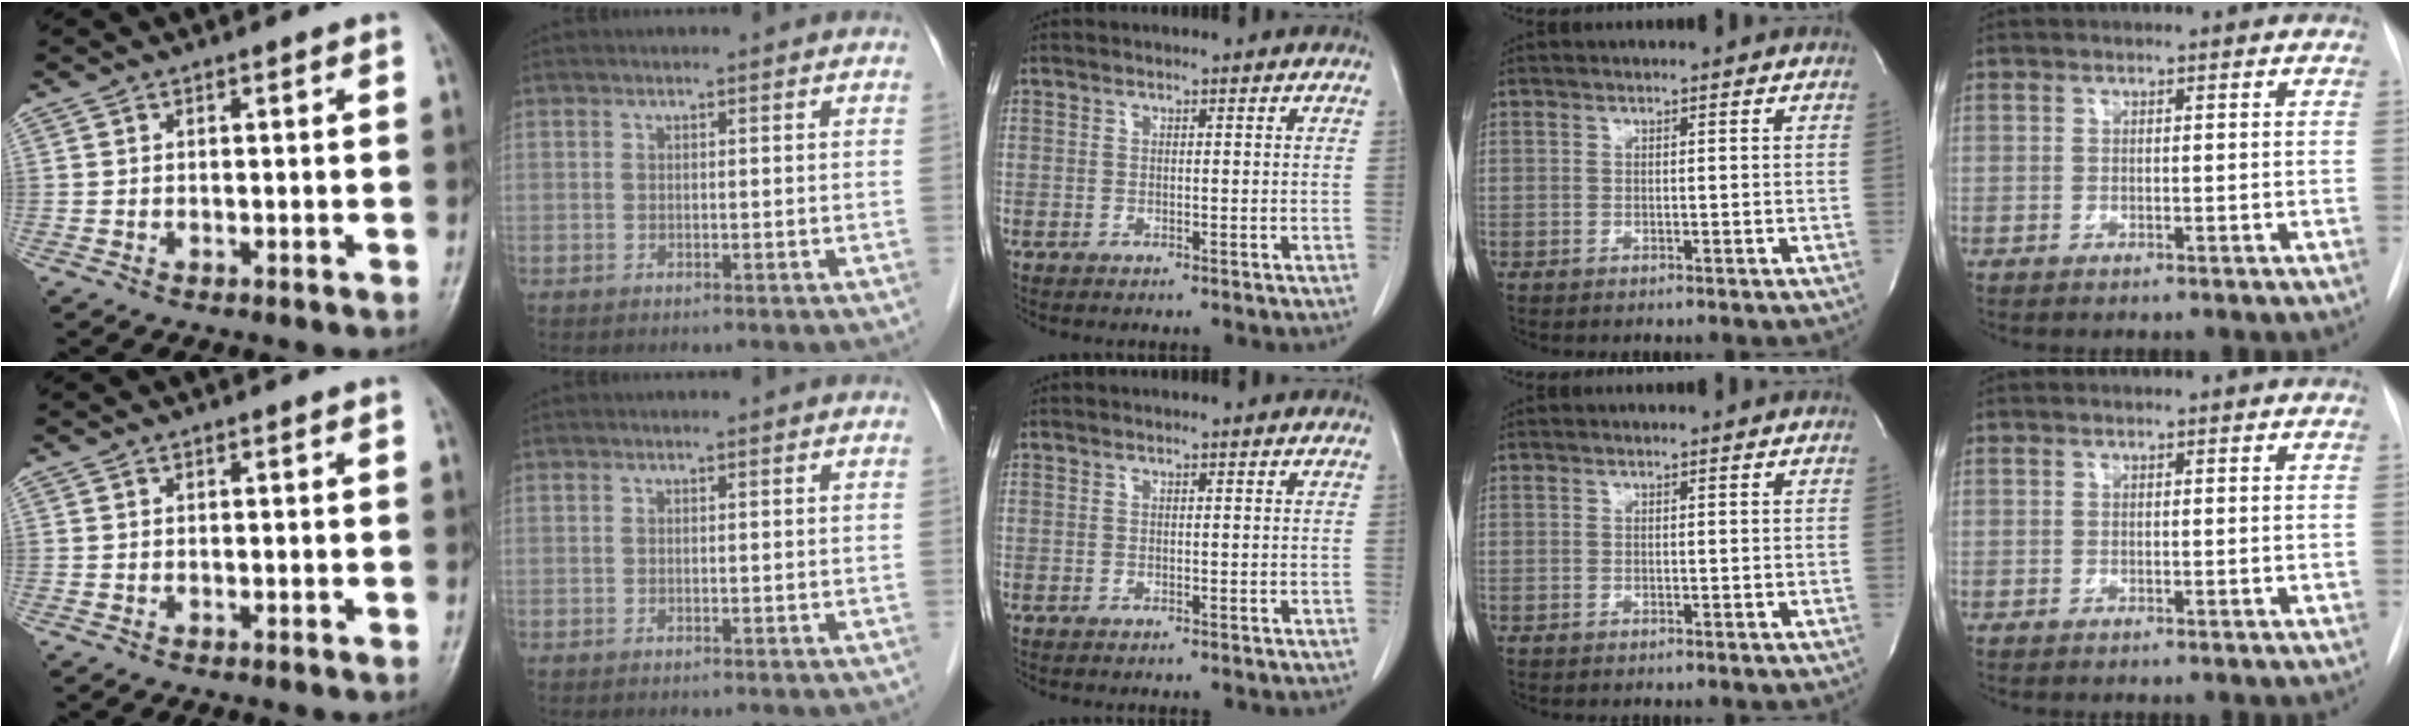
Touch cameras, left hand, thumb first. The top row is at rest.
{}